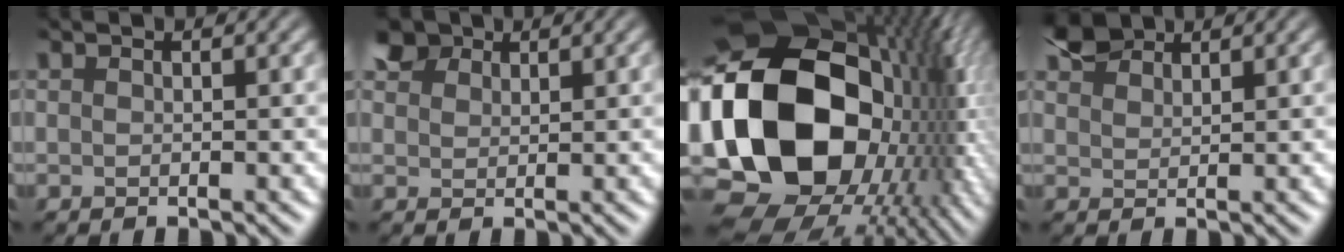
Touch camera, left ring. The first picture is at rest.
{"total": 3.3, "force": [2.2, 2.1, 1.3], "torque": [-0.038, -0.004, 0.043]}
{"total": 20.4, "force": [-3.1, 14.3, 14.2], "torque": [-0.284, 0.003, -0.060]}
{"total": 3.1, "force": [2.4, 1.5, 1.2], "torque": [-0.025, 0.010, 0.039]}